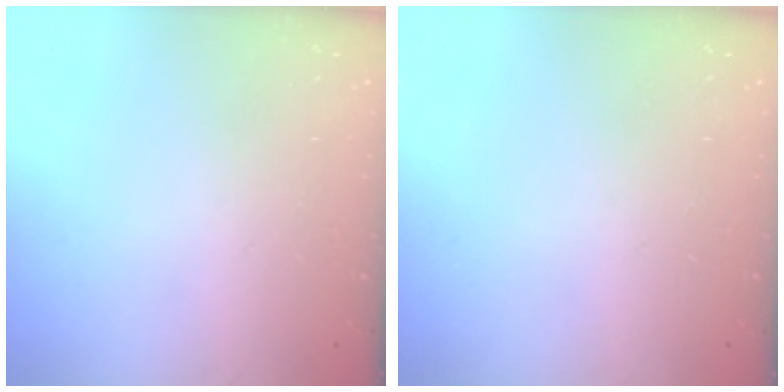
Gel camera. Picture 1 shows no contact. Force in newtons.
{"total": 0.0}